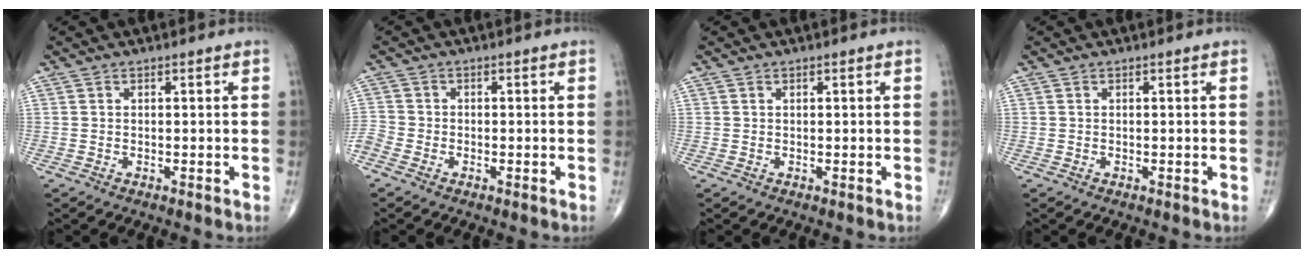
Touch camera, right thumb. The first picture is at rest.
{"total": 3.0, "force": [-2.1, 1.8, 1.2], "torque": [-0.030, 0.005, -0.047]}
{"total": 0.0}
{"total": 0.0}